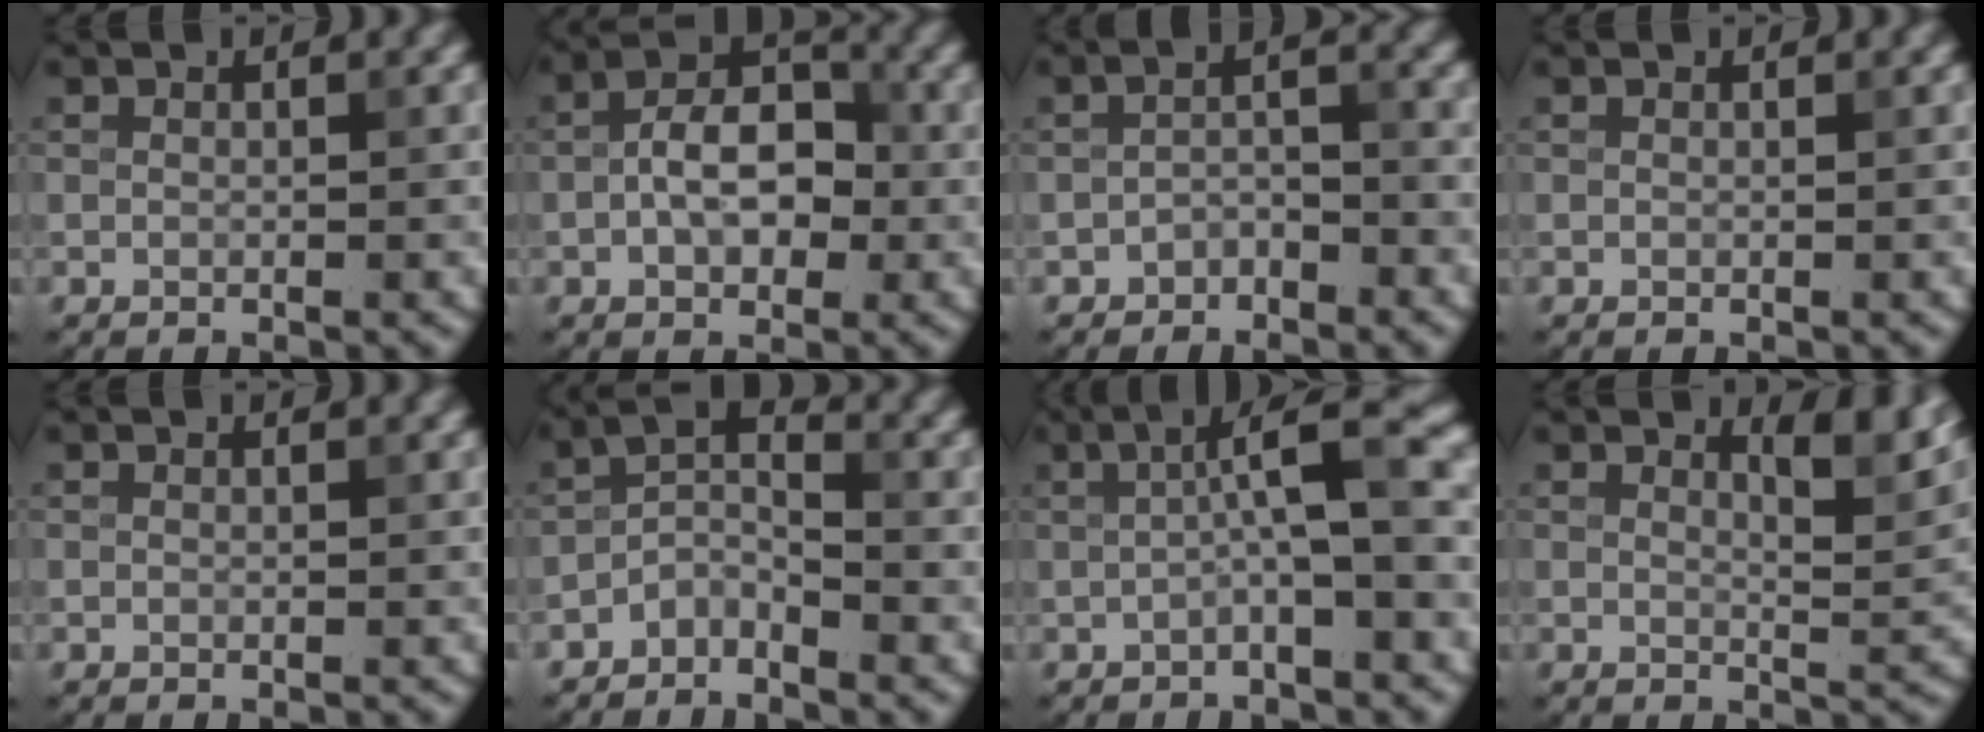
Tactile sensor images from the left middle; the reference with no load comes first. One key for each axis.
{"total": 5.2, "fx": -1.0, "fy": 3.0, "fz": 4.1, "tx": -0.066, "ty": 0.011, "tz": -0.021}
{"total": 2.0, "fx": -1.6, "fy": 0.9, "fz": 0.8, "tx": -0.016, "ty": 0.010, "tz": -0.032}
{"total": 0.0}
{"total": 0.0}
{"total": 2.4, "fx": -2.0, "fy": 0.8, "fz": 1.2, "tx": -0.023, "ty": 0.016, "tz": -0.043}
{"total": 5.1, "fx": -0.3, "fy": 0.7, "fz": 5.0, "tx": -0.085, "ty": 0.023, "tz": -0.012}
{"total": 3.7, "fx": 2.5, "fy": 1.0, "fz": 2.5, "tx": -0.032, "ty": -0.004, "tz": 0.037}